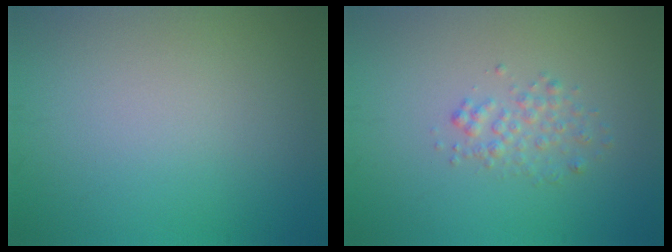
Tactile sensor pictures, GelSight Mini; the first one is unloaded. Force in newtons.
{"total": 1.8, "press": 1.8, "slide": 0.0}